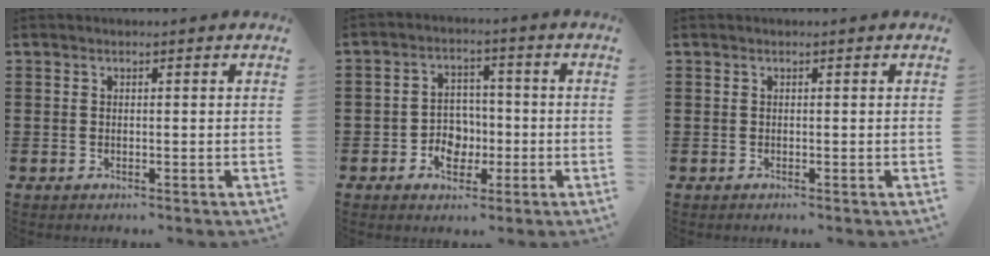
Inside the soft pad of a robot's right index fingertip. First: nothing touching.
{"total": 4.8, "force": [-1.6, 3.9, 2.3], "torque": [-0.042, 0.005, -0.032]}
{"total": 0.0}